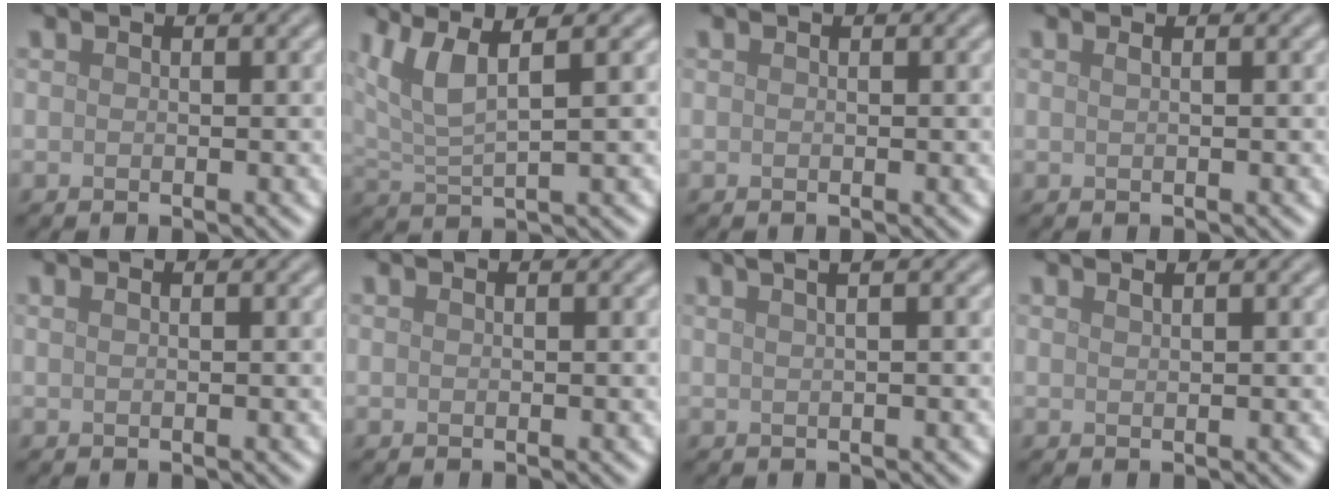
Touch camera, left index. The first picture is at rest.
{"total": 5.3, "force": [2.8, 1.4, 4.3], "torque": [-0.095, 0.012, 0.060]}
{"total": 0.0}
{"total": 1.0, "force": [0.4, 0.5, 0.8], "torque": [-0.008, 0.000, -0.002]}
{"total": 0.9, "force": [0.4, 0.4, 0.7], "torque": [-0.008, -0.001, 0.001]}
{"total": 0.0}
{"total": 4.7, "force": [2.5, 2.2, 3.3], "torque": [-0.019, 0.036, 0.004]}
{"total": 0.8, "force": [0.7, 0.3, 0.4], "torque": [0.000, -0.002, 0.007]}